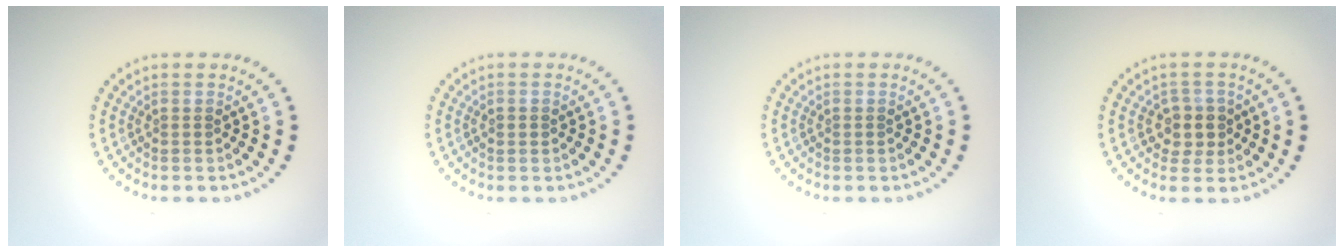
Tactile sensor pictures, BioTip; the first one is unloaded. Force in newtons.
{"total": 0.8, "press": 0.8, "slide": 0.2}
{"total": 0.0}
{"total": 2.5, "press": 2.2, "slide": 1.3}